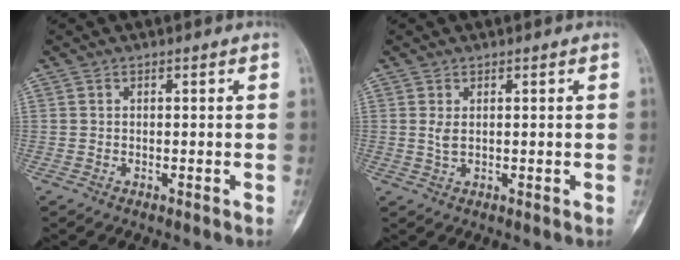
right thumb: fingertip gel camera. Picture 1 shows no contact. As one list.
[{"total": 1.6, "force": [0.5, 0.6, 1.5], "torque": [-0.031, 0.000, 0.015]}]